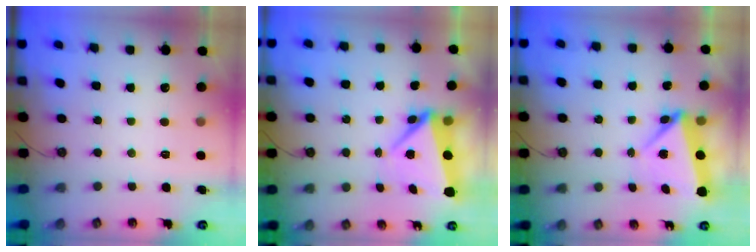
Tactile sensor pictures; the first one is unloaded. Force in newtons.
{"total": 6.2, "press": 5.6, "slide": 2.6}
{"total": 6.9, "press": 4.9, "slide": 4.9}